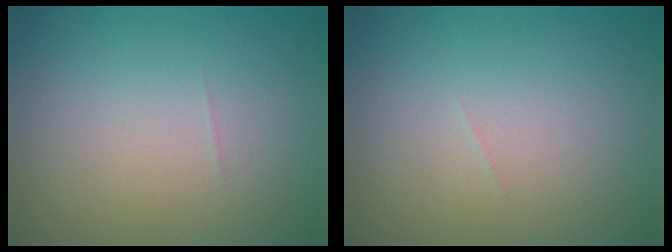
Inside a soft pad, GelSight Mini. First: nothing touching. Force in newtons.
{"total": 0.0}